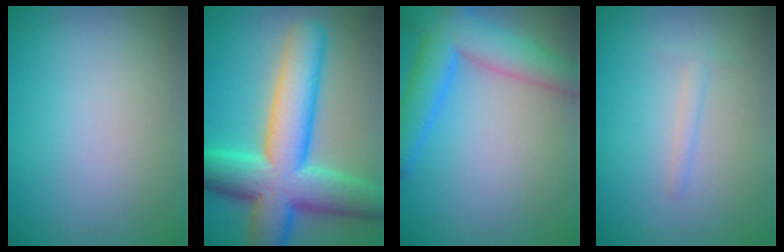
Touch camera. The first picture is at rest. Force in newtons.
{"total": 12.1, "press": 12.1, "slide": 0.5}
{"total": 6.9, "press": 6.9, "slide": 0.4}
{"total": 1.0, "press": 1.0, "slide": 0.0}